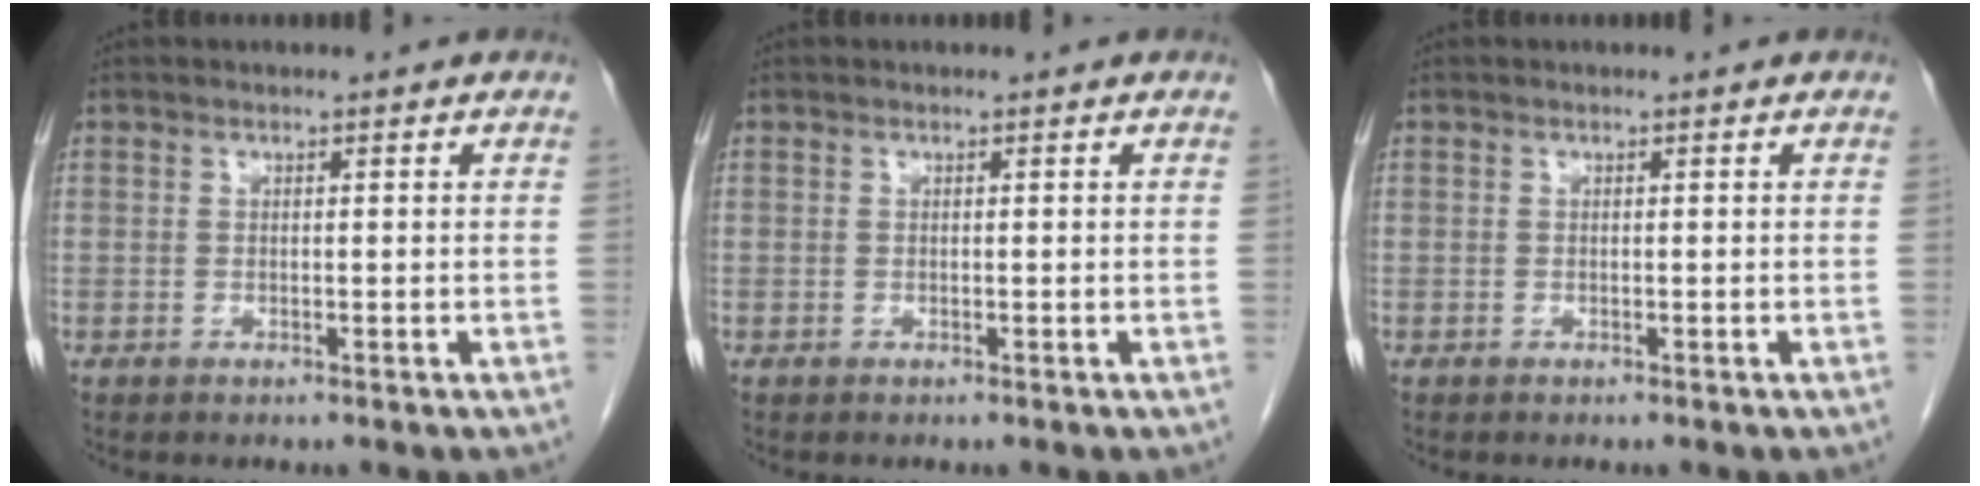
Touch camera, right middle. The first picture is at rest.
{"total": 0.0}
{"total": 0.0}